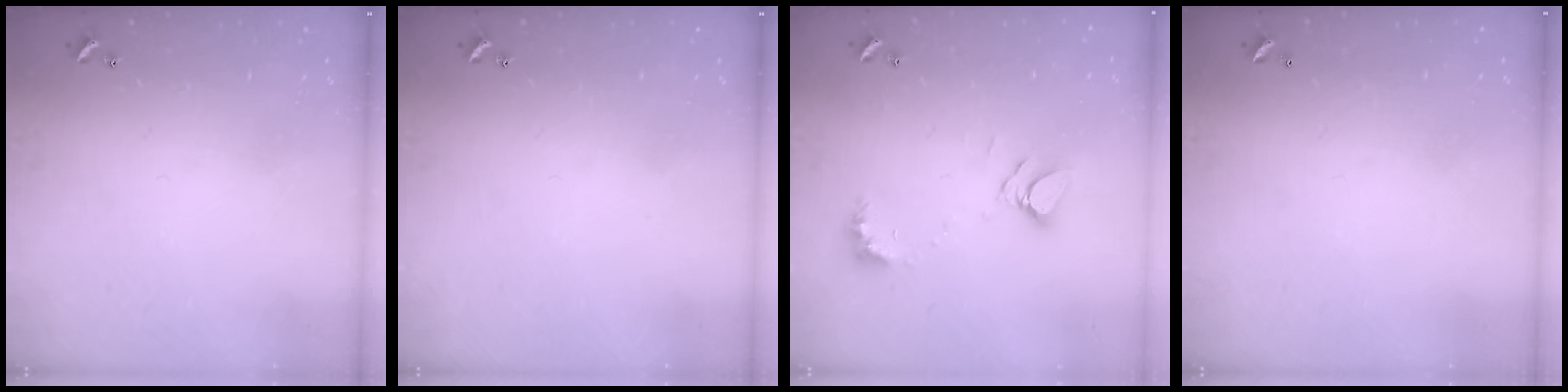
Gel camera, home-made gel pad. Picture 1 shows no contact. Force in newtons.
{"total": 0.0}
{"total": 7.0, "press": 7.0, "slide": 0.8}
{"total": 2.9, "press": 2.9, "slide": 0.1}